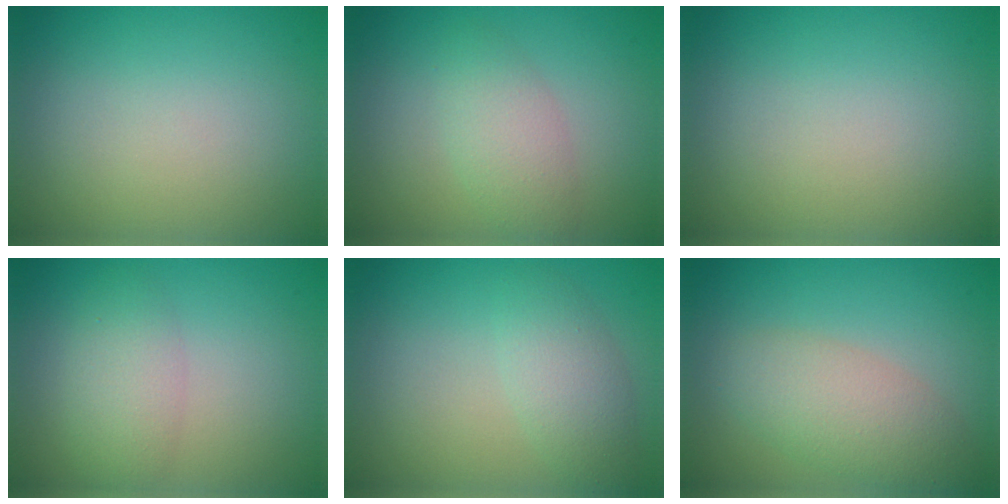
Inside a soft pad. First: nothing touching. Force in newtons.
{"total": 2.7, "press": 2.7, "slide": 0.1}
{"total": 0.0}
{"total": 2.8, "press": 2.8, "slide": 0.1}
{"total": 2.9, "press": 2.9, "slide": 0.2}
{"total": 4.0, "press": 3.9, "slide": 0.2}